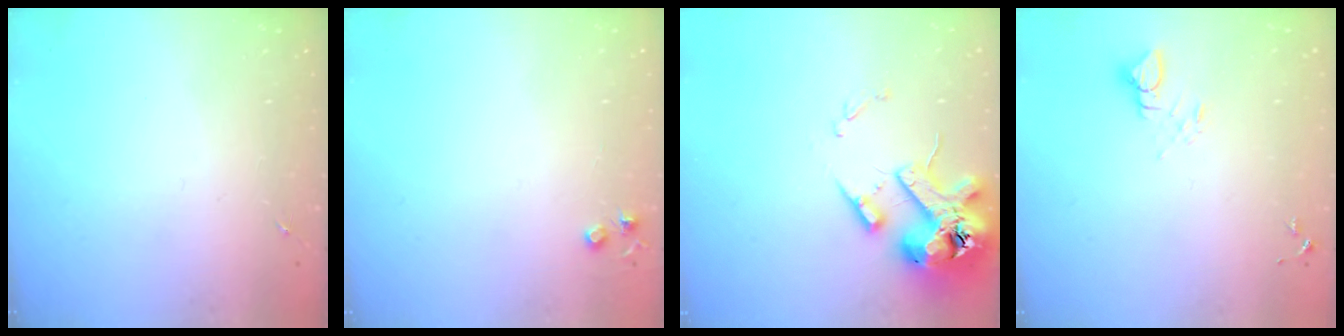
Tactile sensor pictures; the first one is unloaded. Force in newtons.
{"total": 4.2, "press": 4.1, "slide": 0.7}
{"total": 14.5, "press": 14.3, "slide": 2.0}
{"total": 3.8, "press": 3.8, "slide": 0.2}